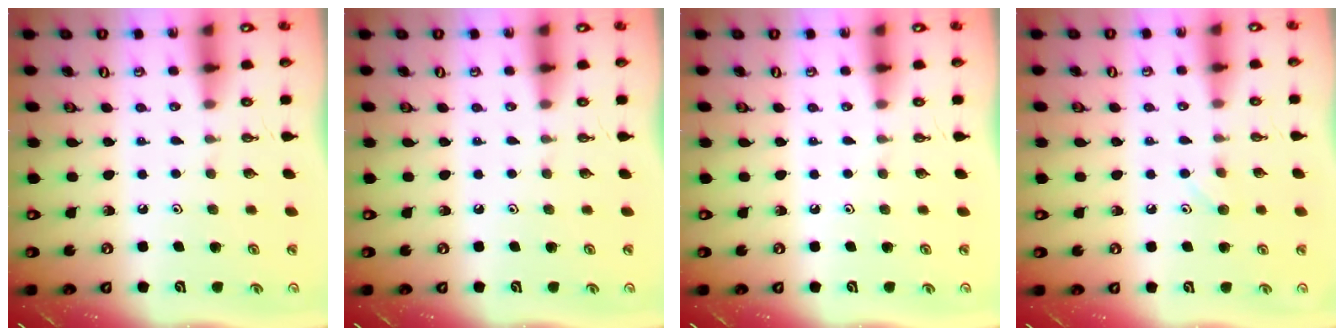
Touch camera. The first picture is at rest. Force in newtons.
{"total": 0.0}
{"total": 0.0}
{"total": 4.2, "press": 4.2, "slide": 0.6}